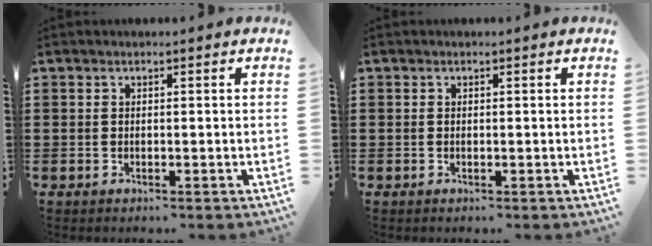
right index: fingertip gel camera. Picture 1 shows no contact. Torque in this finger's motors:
{"motor_torque": [-0.79, 1.35, 0.00, 0.01]}